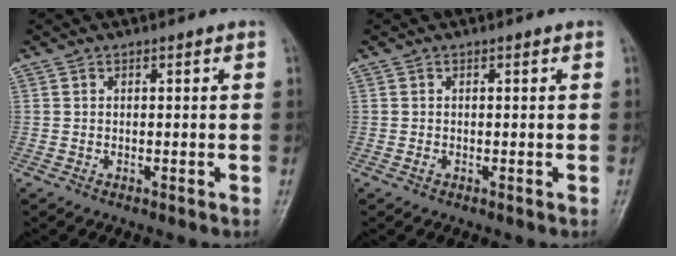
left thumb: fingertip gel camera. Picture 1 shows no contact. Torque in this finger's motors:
{"motor_torque": [-0.22, -0.45, 0.22, 0.10, 0.00]}